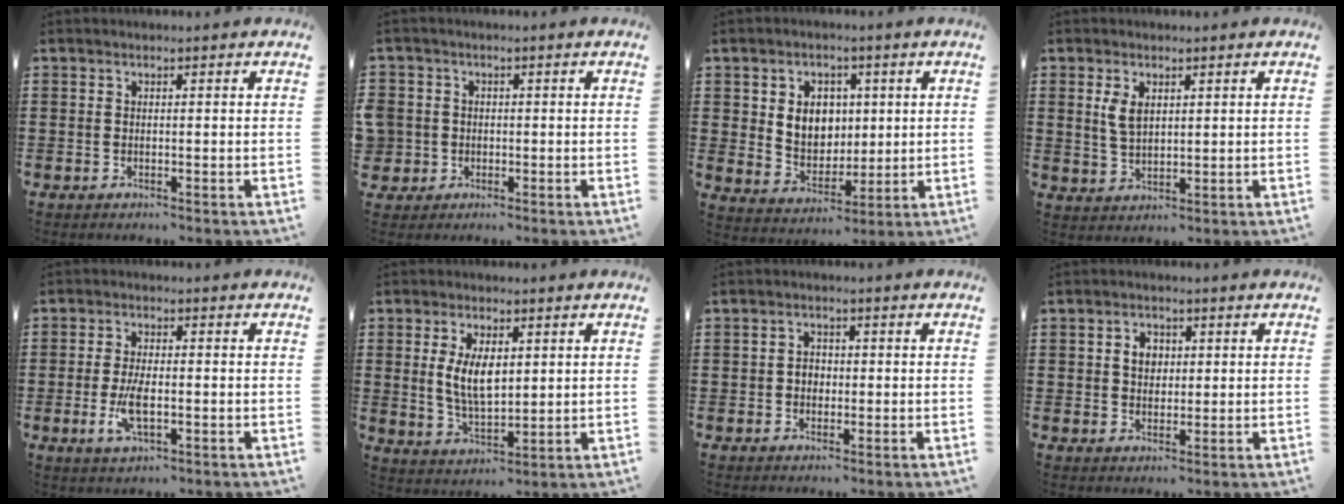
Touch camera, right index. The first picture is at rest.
{"total": 2.7, "force": [-0.6, 2.6, 0.0], "torque": [-0.013, 0.008, -0.017]}
{"total": 6.2, "force": [1.5, 5.3, 2.9], "torque": [-0.062, 0.009, 0.023]}
{"total": 3.8, "force": [1.5, 1.9, 2.9], "torque": [-0.062, 0.006, 0.026]}
{"total": 5.0, "force": [-1.1, 1.9, 4.5], "torque": [-0.097, -0.002, -0.024]}
{"total": 7.0, "force": [1.2, 3.5, 5.9], "torque": [-0.119, 0.004, 0.018]}
{"total": 1.8, "force": [-0.2, 1.5, 1.1], "torque": [-0.023, 0.005, -0.006]}
{"total": 3.1, "force": [0.7, 2.3, 1.9], "torque": [-0.045, 0.012, 0.010]}